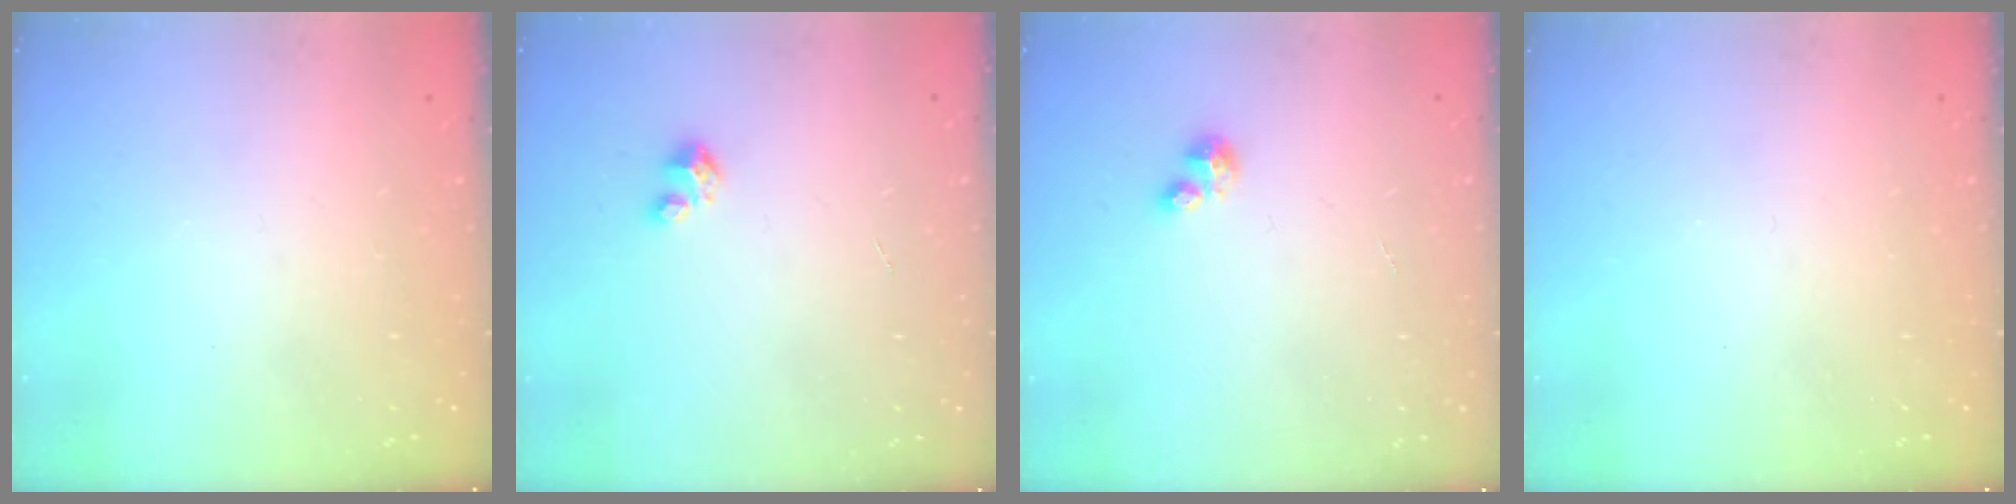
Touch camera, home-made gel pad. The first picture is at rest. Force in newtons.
{"total": 1.8, "press": 1.8, "slide": 0.1}
{"total": 2.1, "press": 2.1, "slide": 0.2}
{"total": 0.0}